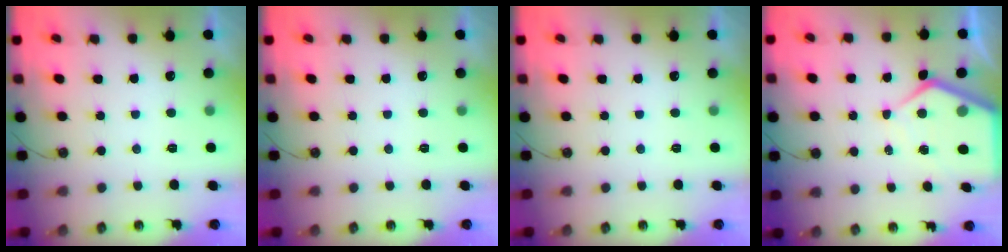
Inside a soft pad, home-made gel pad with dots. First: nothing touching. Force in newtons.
{"total": 0.0}
{"total": 0.0}
{"total": 8.9, "press": 8.9, "slide": 0.7}